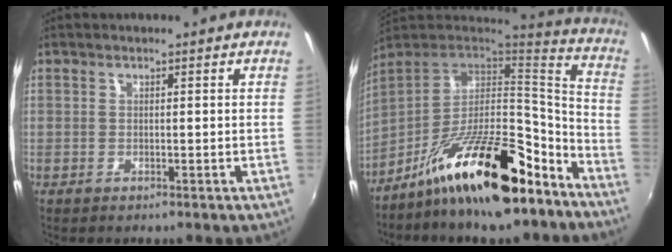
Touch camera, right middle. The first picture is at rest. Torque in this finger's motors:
{"motor_torque": [1.09, -1.05, 0.78, 0.21]}